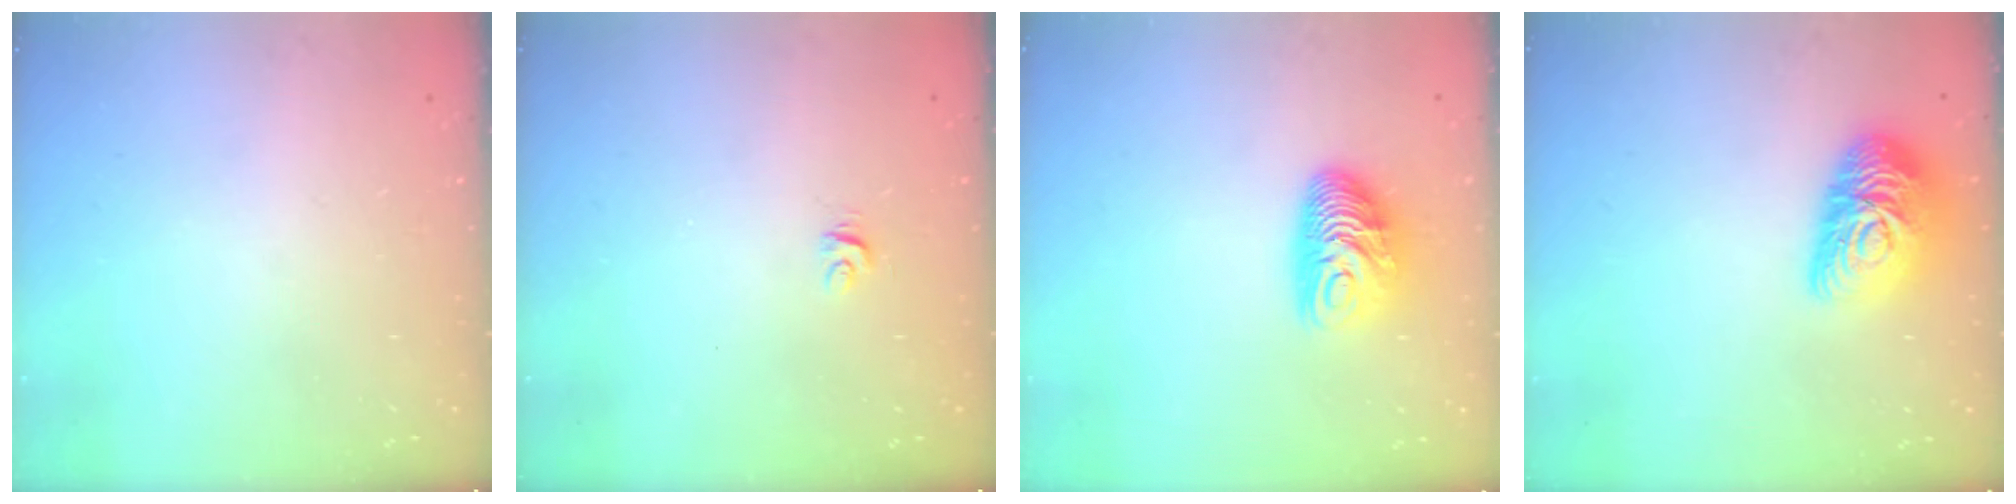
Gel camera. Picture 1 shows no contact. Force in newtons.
{"total": 4.2, "press": 4.2, "slide": 0.2}
{"total": 9.7, "press": 9.7, "slide": 0.4}
{"total": 13.7, "press": 13.7, "slide": 0.9}